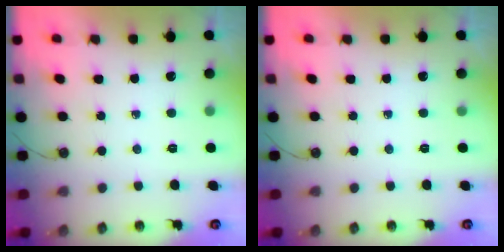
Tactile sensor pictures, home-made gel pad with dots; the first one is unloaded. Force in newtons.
{"total": 0.0}